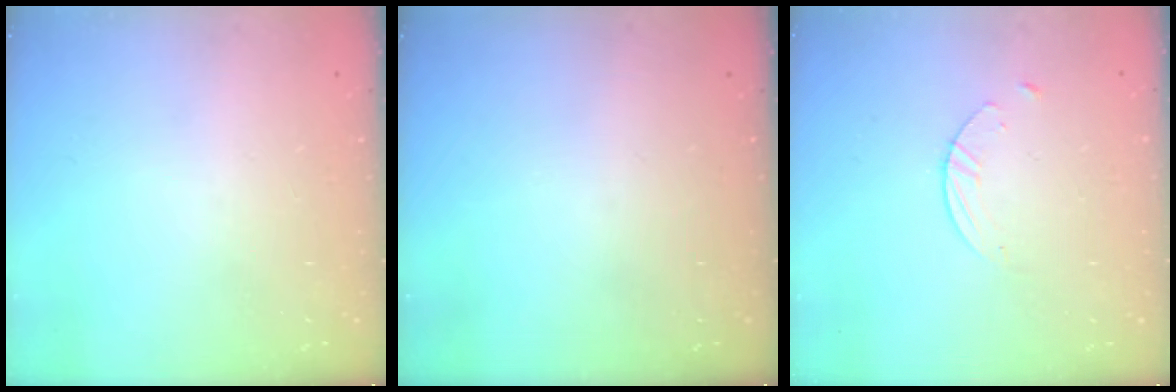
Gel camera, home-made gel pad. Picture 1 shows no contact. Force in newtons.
{"total": 0.0}
{"total": 2.7, "press": 2.6, "slide": 0.3}